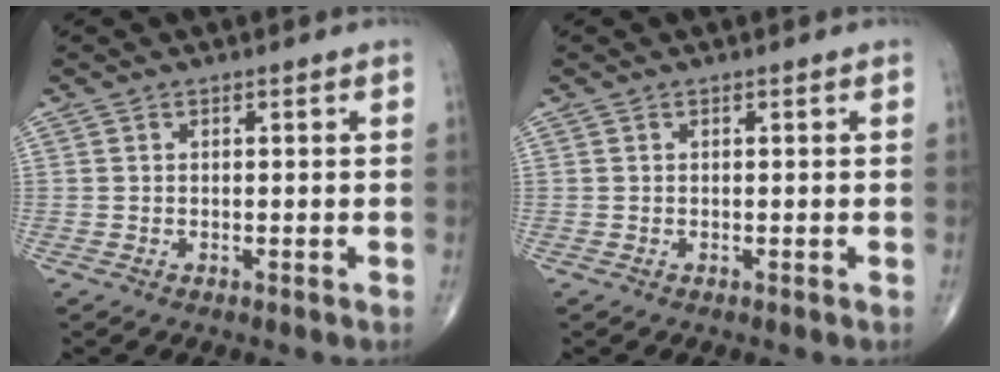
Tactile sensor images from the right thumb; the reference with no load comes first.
{"total": 0.0}